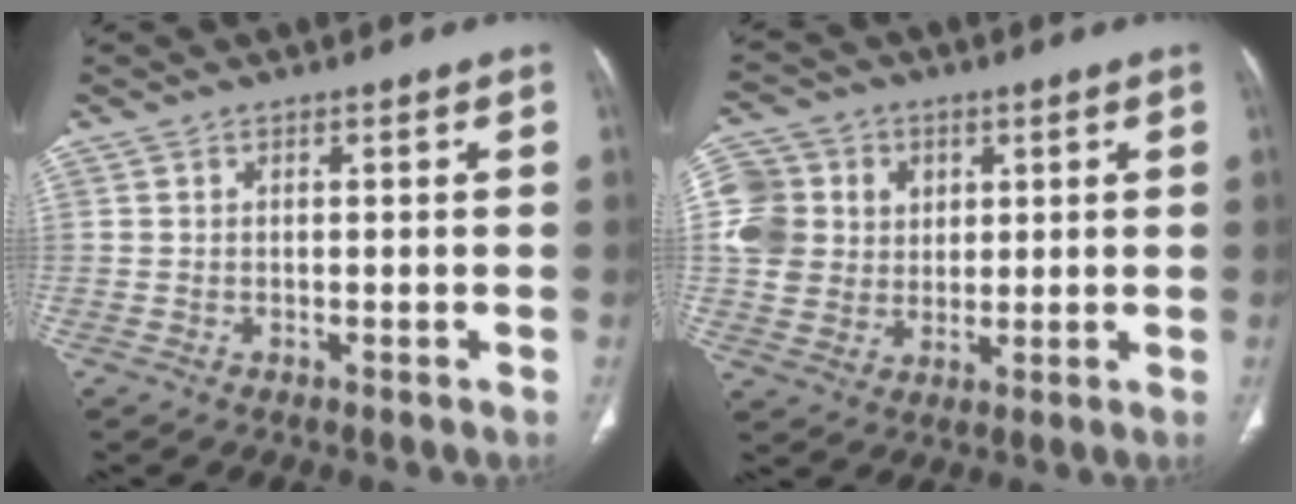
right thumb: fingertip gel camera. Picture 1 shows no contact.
{"total": 12.4, "force": [2.8, 11.1, 4.7], "torque": [-0.071, 0.009, 0.054]}